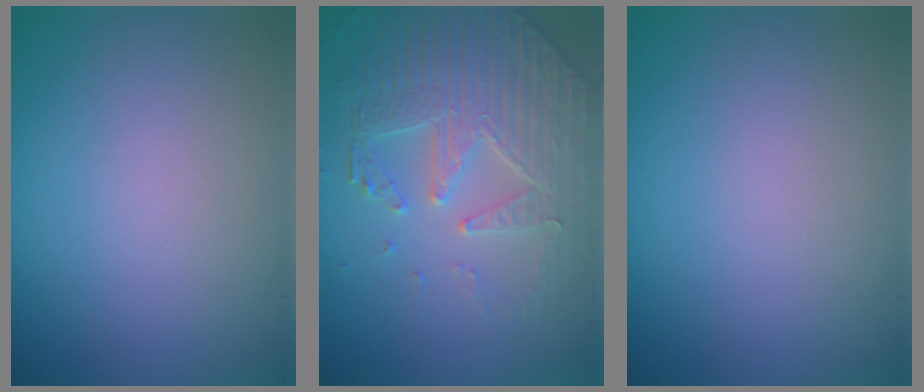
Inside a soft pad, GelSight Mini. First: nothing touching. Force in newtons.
{"total": 4.6, "press": 4.4, "slide": 1.4}
{"total": 0.0}